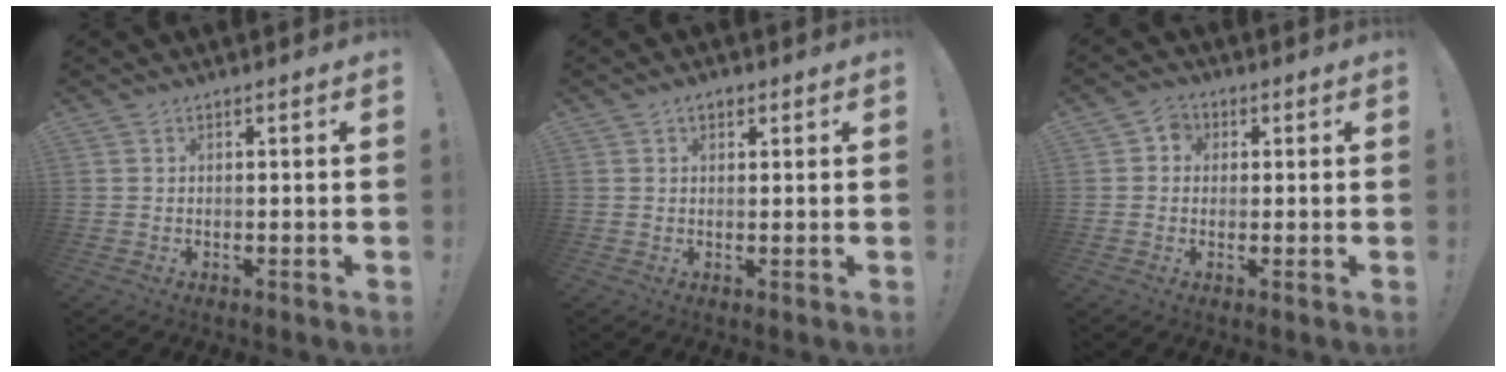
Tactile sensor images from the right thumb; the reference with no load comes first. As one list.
[{"total": 2.3, "force": [1.2, 1.4, 1.3], "torque": [-0.015, -0.003, 0.019]}, {"total": 3.8, "force": [0.2, 3.6, 1.2], "torque": [-0.016, 0.005, 0.004]}]